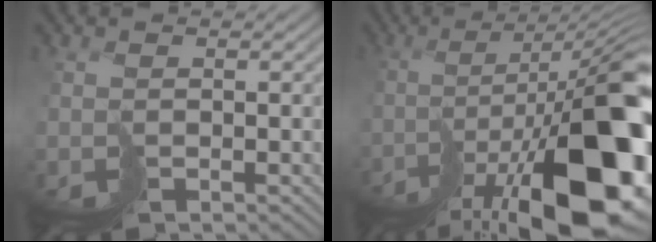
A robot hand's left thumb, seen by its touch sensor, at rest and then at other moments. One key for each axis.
{"total": 20.2, "fx": -8.9, "fy": 5.8, "fz": 17.2, "tx": -0.250, "ty": -0.025, "tz": -0.131}